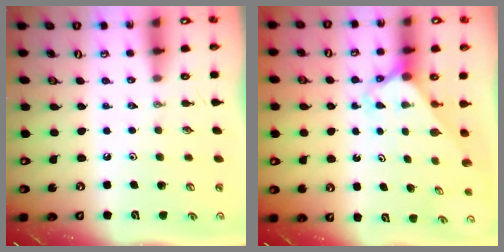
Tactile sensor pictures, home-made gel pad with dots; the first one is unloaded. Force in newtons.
{"total": 2.3, "press": 2.3, "slide": 0.1}